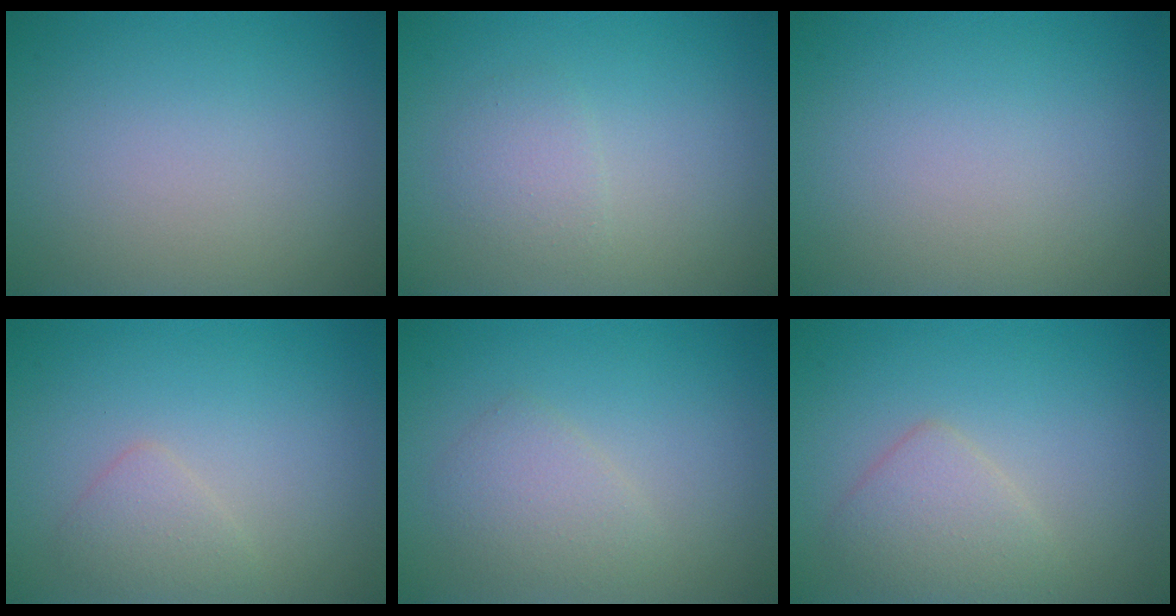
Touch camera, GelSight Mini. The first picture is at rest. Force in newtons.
{"total": 1.6, "press": 1.6, "slide": 0.1}
{"total": 0.0}
{"total": 1.5, "press": 1.5, "slide": 0.1}
{"total": 2.1, "press": 2.1, "slide": 0.1}
{"total": 2.7, "press": 2.7, "slide": 0.2}